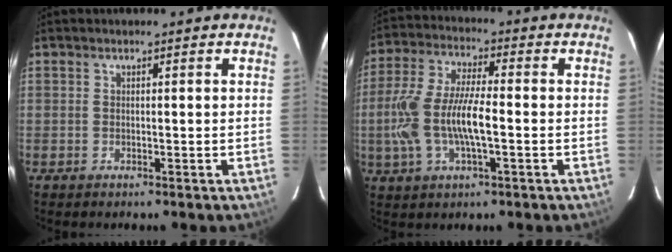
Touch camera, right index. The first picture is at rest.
{"total": 12.9, "force": [-2.3, 4.2, 12.0], "torque": [-0.257, 0.001, -0.045]}